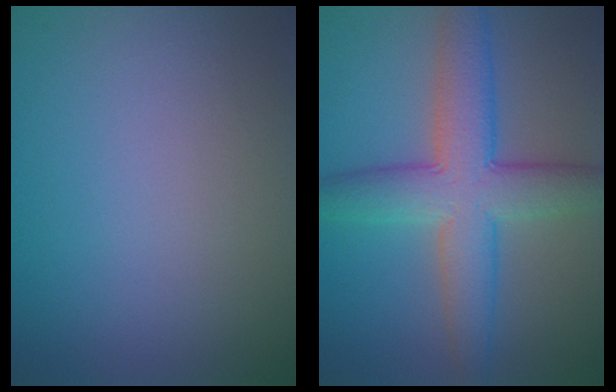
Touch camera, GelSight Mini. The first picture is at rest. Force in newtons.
{"total": 7.5, "press": 7.4, "slide": 0.3}